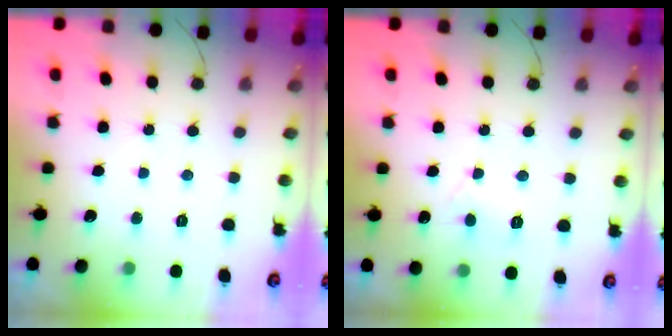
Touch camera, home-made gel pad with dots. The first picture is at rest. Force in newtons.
{"total": 5.6, "press": 5.6, "slide": 0.6}